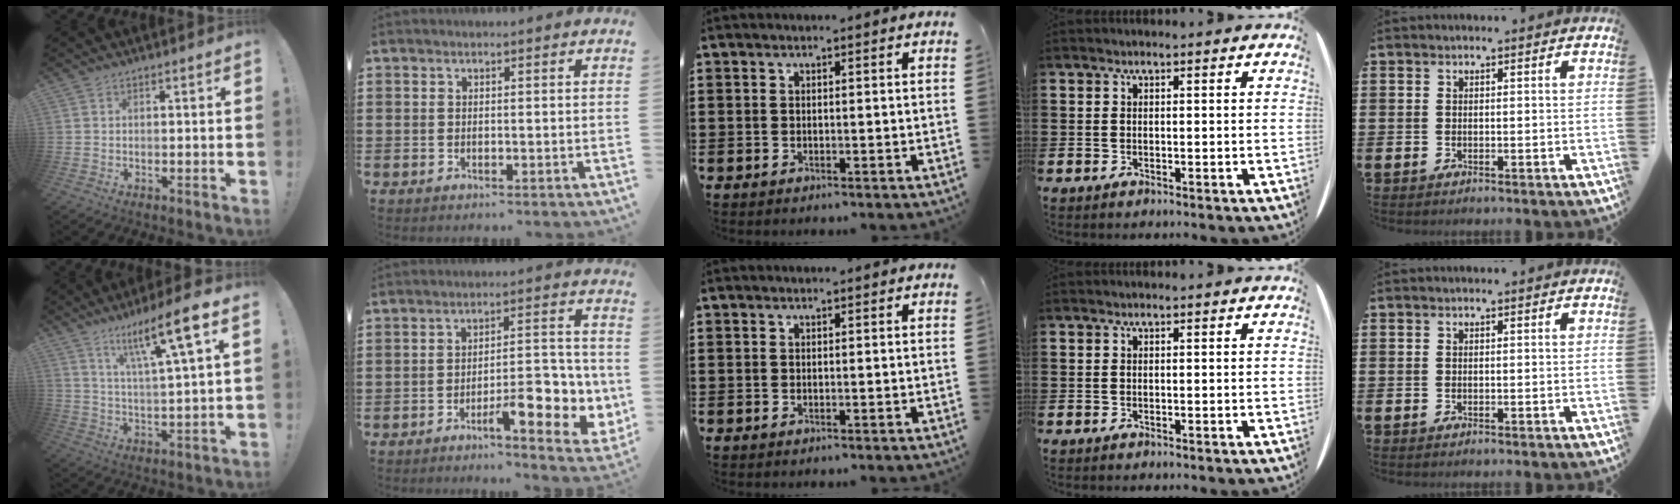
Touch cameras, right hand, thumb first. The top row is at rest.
{"thumb": {"total": 14.4, "force": [7.8, 1.5, 12.0], "torque": [-0.196, -0.040, 0.112]}, "index": {"total": 9.0, "force": [-3.9, 2.9, 7.6], "torque": [-0.095, 0.000, -0.065]}}